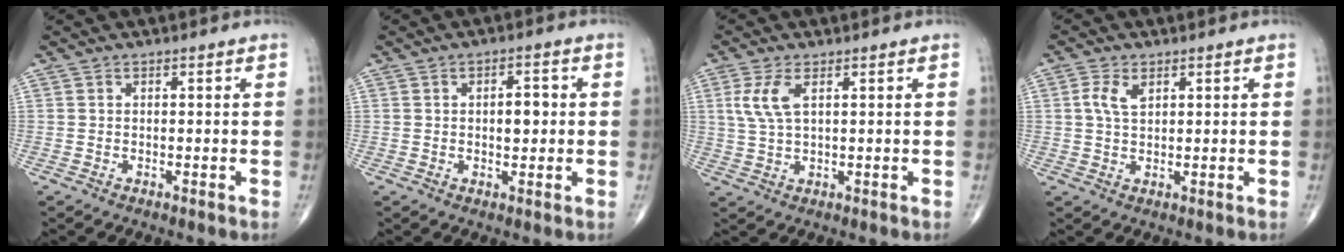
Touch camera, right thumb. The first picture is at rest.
{"total": 4.1, "force": [0.3, 2.0, 3.6], "torque": [-0.043, 0.000, 0.004]}
{"total": 5.3, "force": [1.7, 2.1, 4.5], "torque": [-0.109, 0.001, 0.041]}
{"total": 3.7, "force": [1.4, 2.1, 2.7], "torque": [-0.056, 0.002, 0.027]}